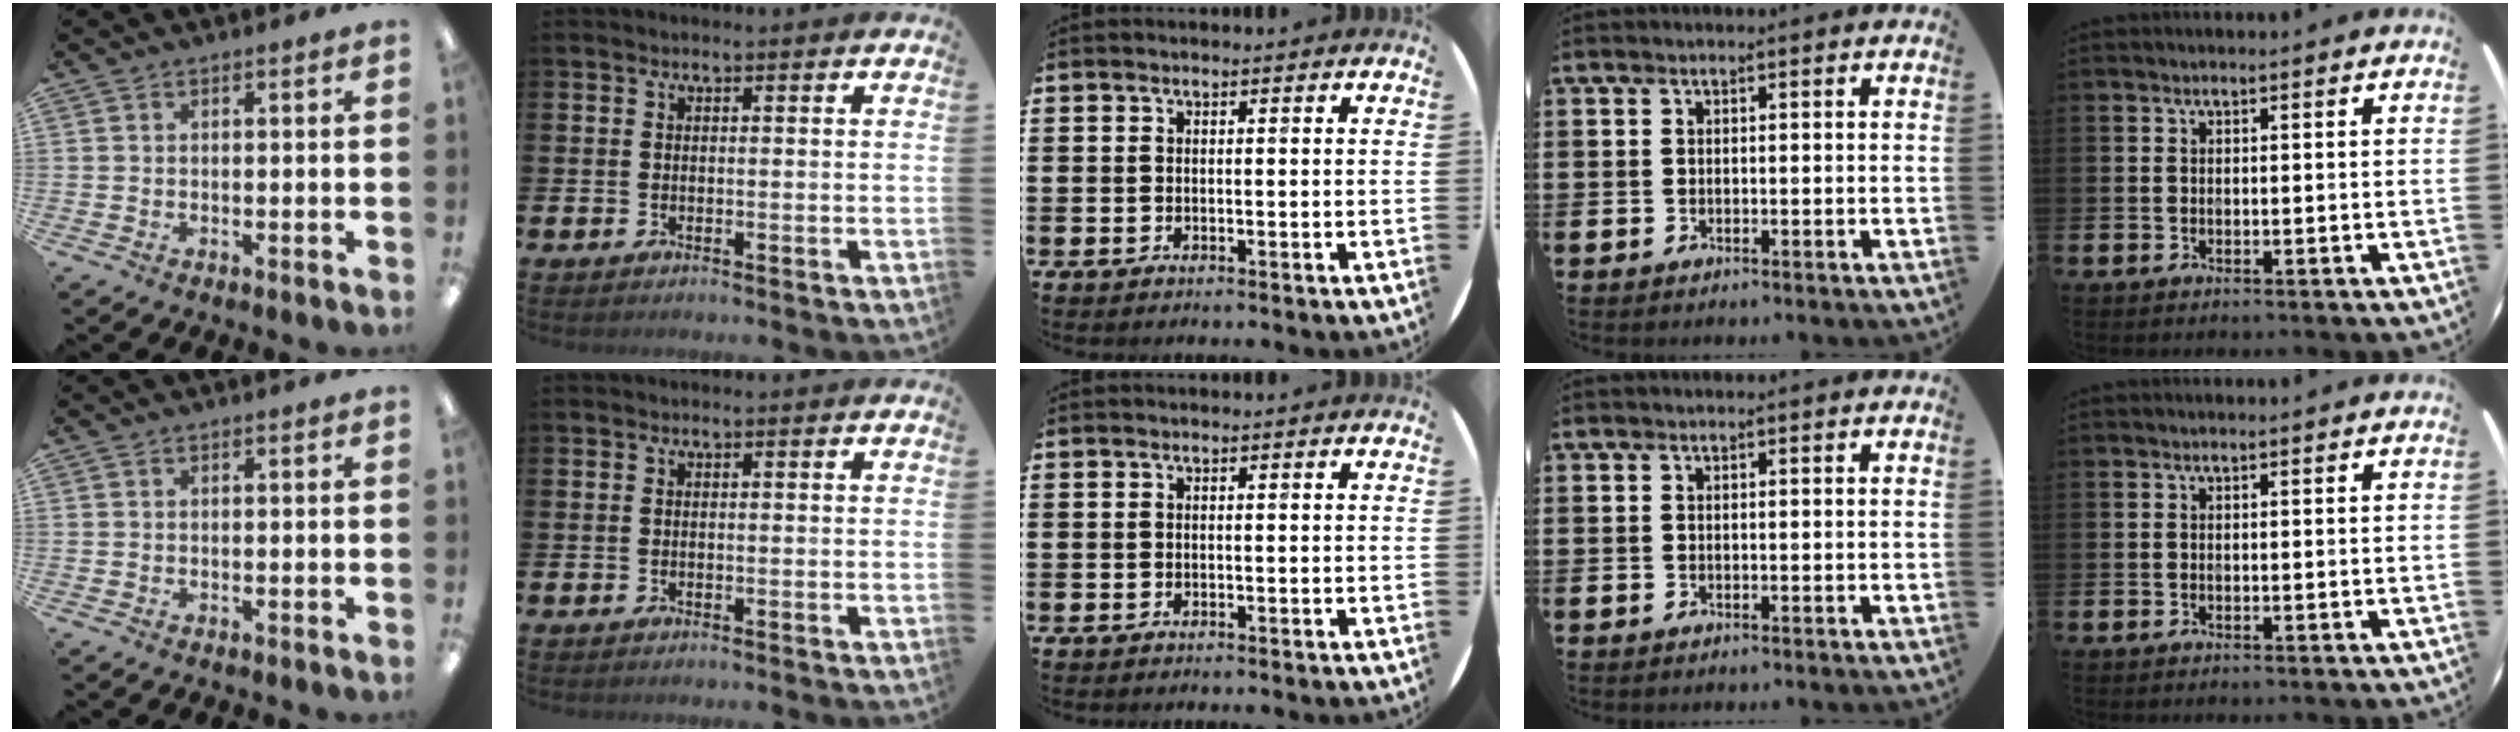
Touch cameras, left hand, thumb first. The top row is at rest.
{}